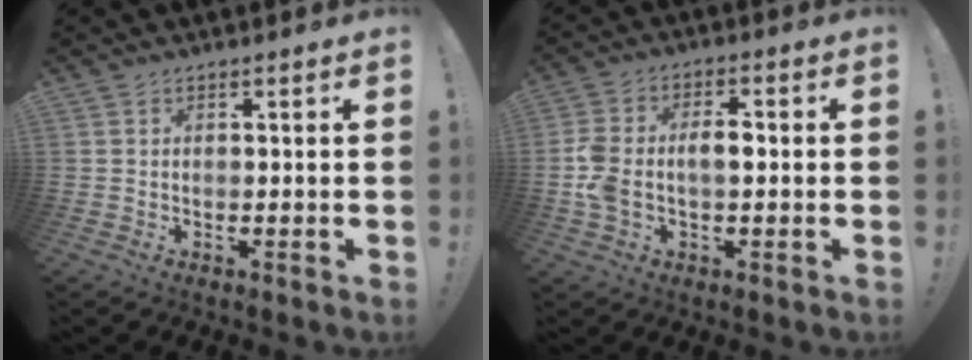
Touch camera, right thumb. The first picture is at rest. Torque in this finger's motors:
{"motor_torque": [1.31, 0.74, 1.21, -0.27, 0.26]}